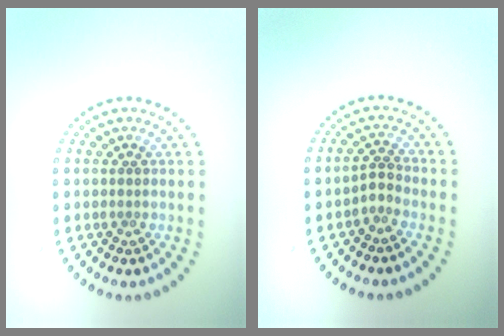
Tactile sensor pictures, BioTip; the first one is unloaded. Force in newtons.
{"total": 1.4, "press": 0.9, "slide": 1.0}